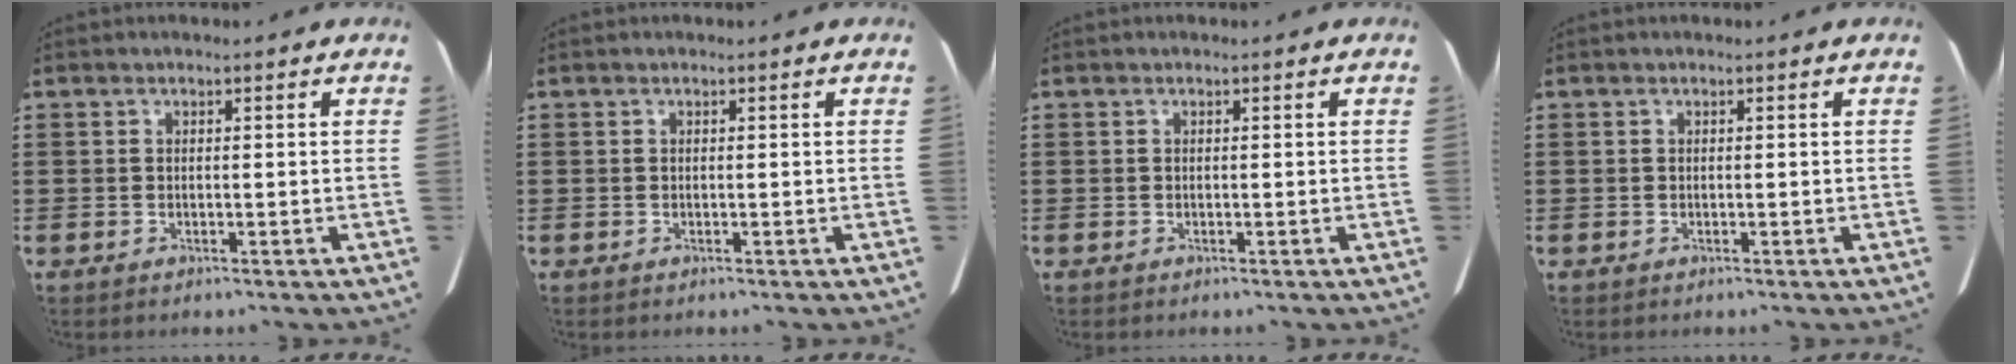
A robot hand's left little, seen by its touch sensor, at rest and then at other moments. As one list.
[{"total": 0.0}, {"total": 0.0}, {"total": 0.0}]